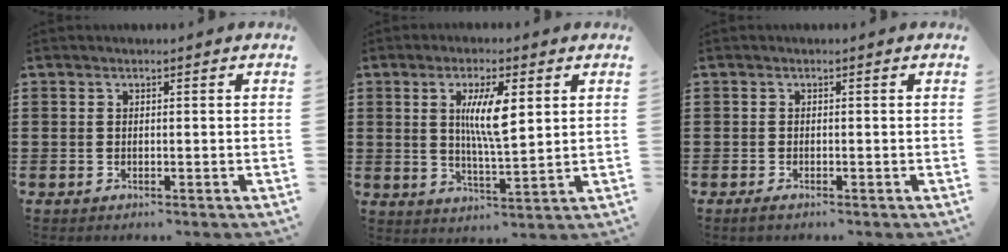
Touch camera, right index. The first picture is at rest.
{"total": 8.0, "force": [2.2, 2.2, 7.4], "torque": [-0.146, 0.001, 0.032]}
{"total": 0.8, "force": [-0.6, 0.1, 0.5], "torque": [-0.016, -0.008, -0.012]}